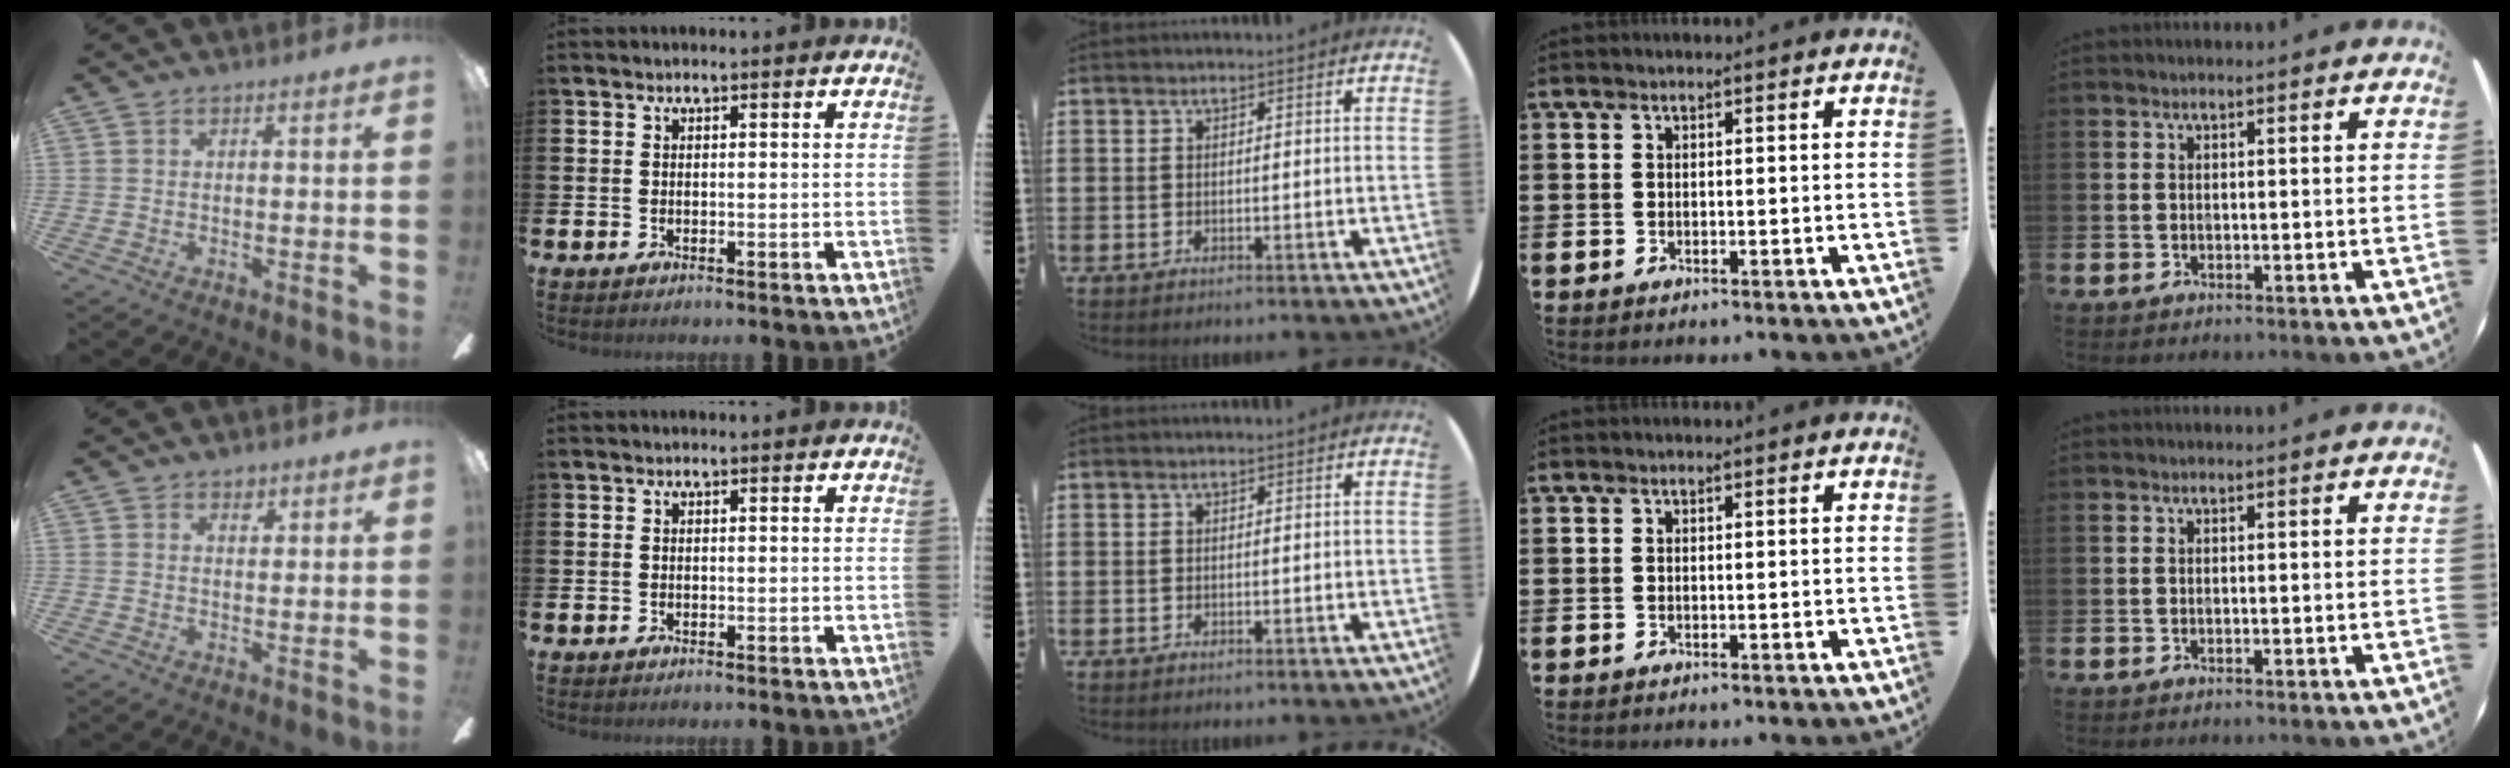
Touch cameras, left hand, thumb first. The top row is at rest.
{"thumb": {"total": 1.9, "force": [1.3, 1.2, 0.7], "torque": [0.000, -0.003, 0.020]}}